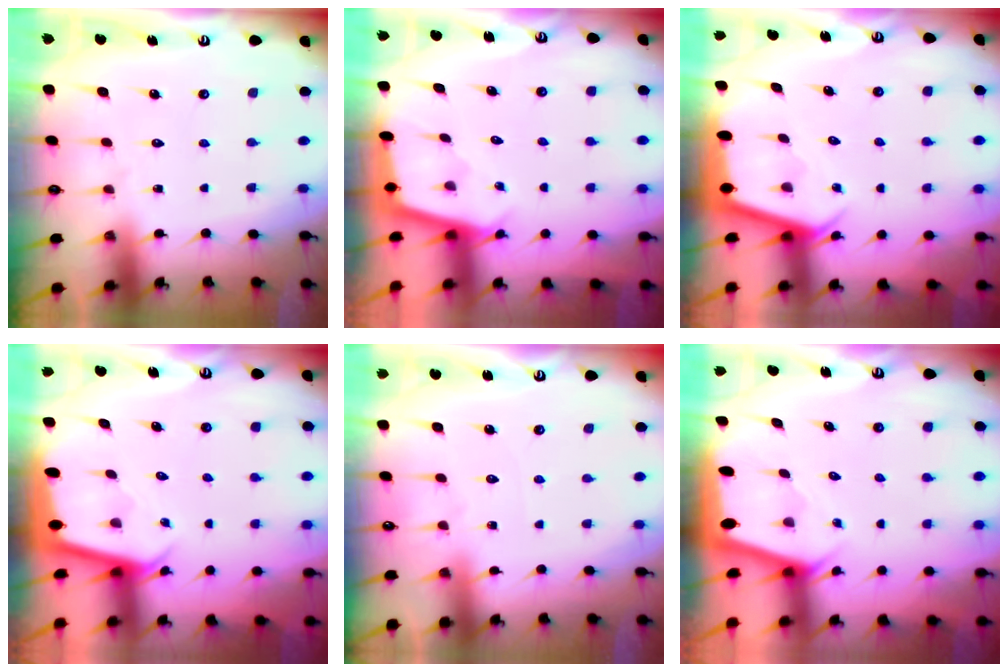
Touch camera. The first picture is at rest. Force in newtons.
{"total": 2.4, "press": 2.4, "slide": 0.1}
{"total": 2.9, "press": 2.9, "slide": 0.3}
{"total": 2.3, "press": 2.3, "slide": 0.1}
{"total": 2.3, "press": 2.3, "slide": 0.4}
{"total": 2.1, "press": 2.1, "slide": 0.0}